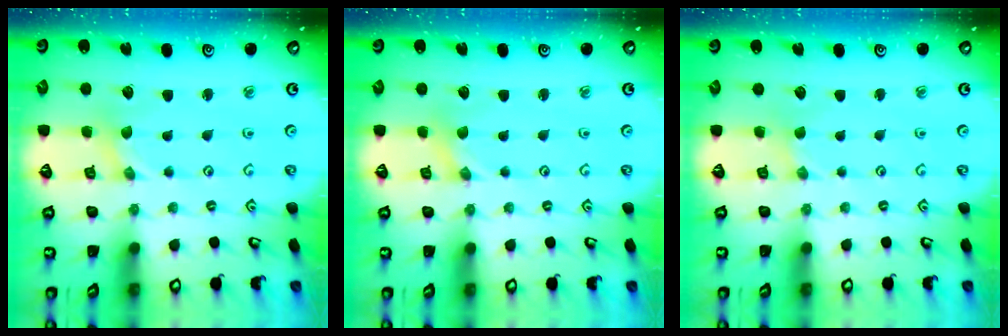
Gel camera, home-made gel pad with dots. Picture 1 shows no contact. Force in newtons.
{"total": 0.0}
{"total": 0.0}